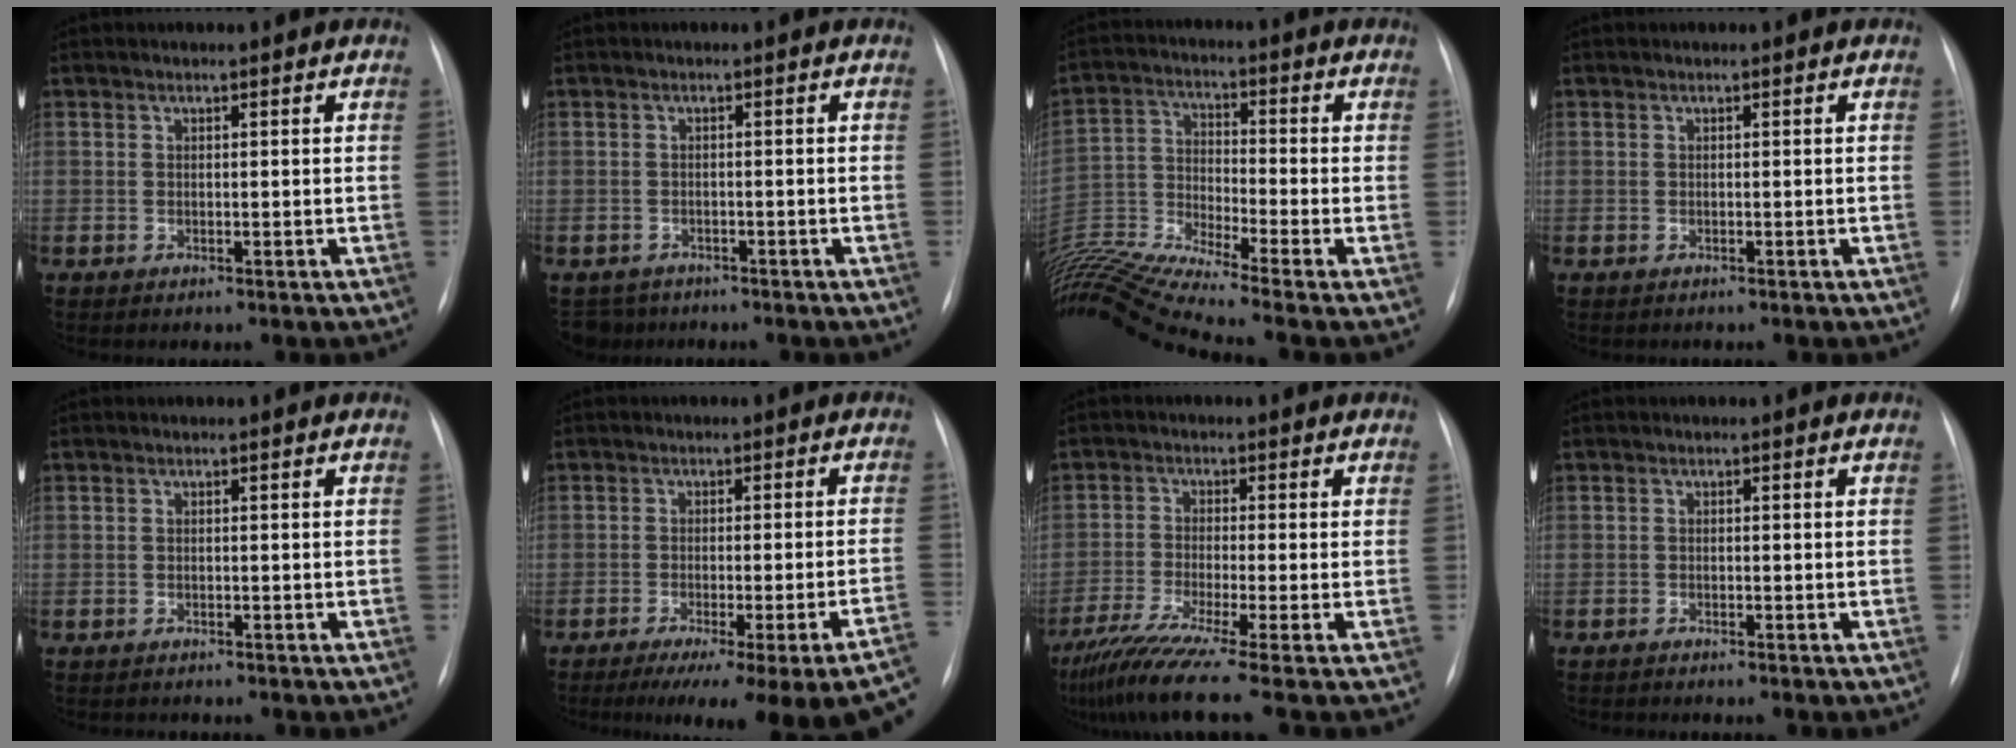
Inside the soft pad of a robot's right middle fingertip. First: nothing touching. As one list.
[{"total": 3.8, "force": [-3.1, 2.1, -0.4], "torque": [0.009, -0.001, -0.051]}, {"total": 14.7, "force": [-13.1, -2.3, 6.2], "torque": [-0.130, 0.002, -0.241]}, {"total": 0.0}, {"total": 1.0, "force": [-0.9, 0.4, 0.1], "torque": [-0.006, -0.001, -0.013]}, {"total": 19.2, "force": [-15.2, -0.7, 11.6], "torque": [-0.078, -0.030, -0.195]}, {"total": 10.0, "force": [-7.5, -1.7, 6.4], "torque": [-0.110, -0.038, -0.125]}, {"total": 1.0, "force": [-1.0, 0.2, 0.3], "torque": [-0.006, -0.001, -0.015]}]